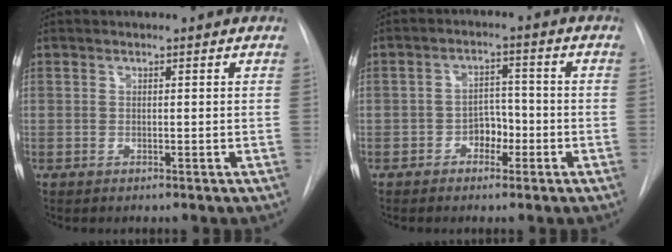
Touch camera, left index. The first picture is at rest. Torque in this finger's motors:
{"motor_torque": [0.18, 0.18, -0.01, 0.00]}